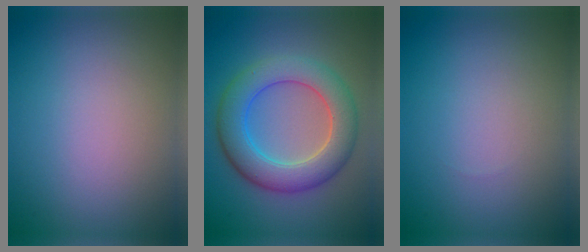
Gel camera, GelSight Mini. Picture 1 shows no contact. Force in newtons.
{"total": 7.0, "press": 7.0, "slide": 0.3}
{"total": 0.0}